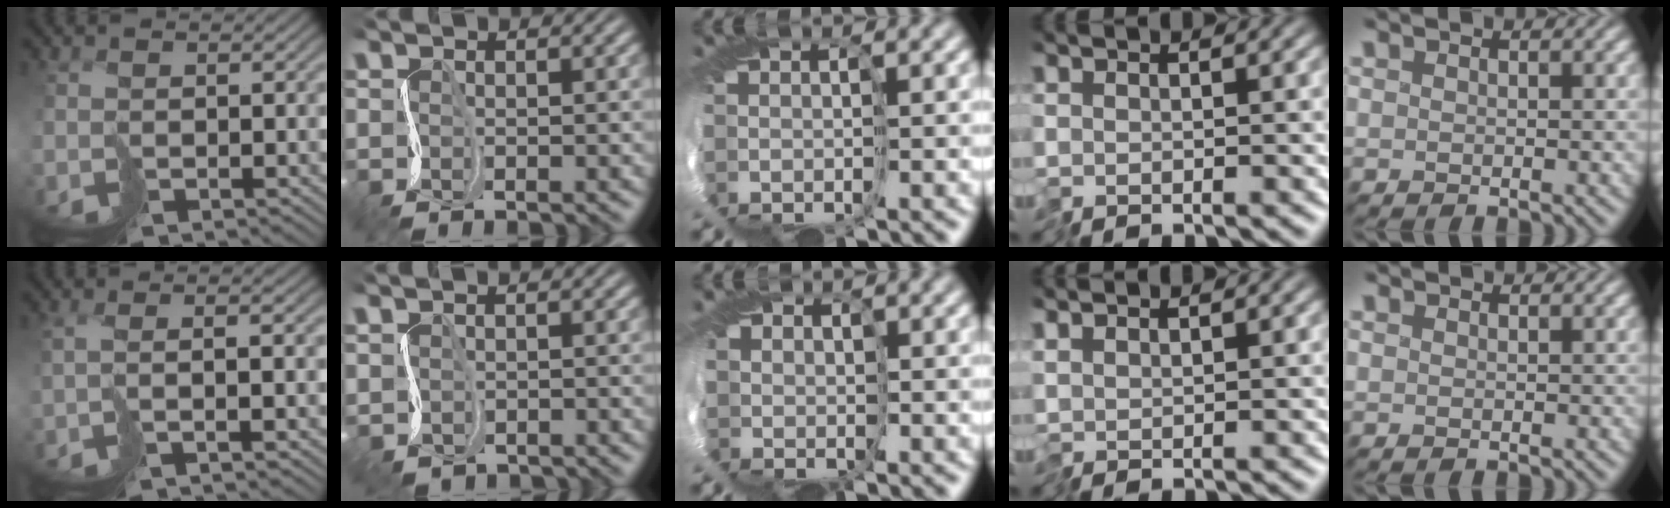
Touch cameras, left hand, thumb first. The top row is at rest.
{"thumb": {"total": 2.6, "force": [-0.3, -0.4, 2.6], "torque": [-0.053, 0.001, -0.004]}, "index": {"total": 0.6, "force": [0.3, 0.4, -0.5], "torque": [0.008, -0.001, 0.010]}, "middle": {"total": 1.7, "force": [1.3, 1.0, -0.4], "torque": [-0.006, 0.008, 0.009]}, "ring": {"total": 1.1, "force": [1.1, -0.2, 0.2], "torque": [-0.007, 0.006, 0.023]}}